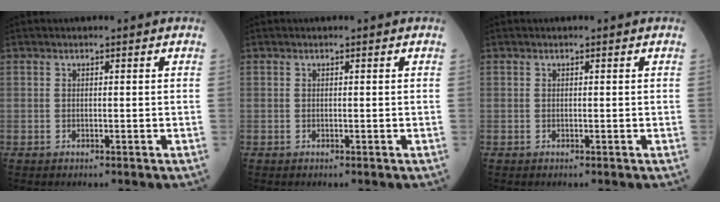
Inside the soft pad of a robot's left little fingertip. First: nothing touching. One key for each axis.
{"total": 0.0}
{"total": 0.0}